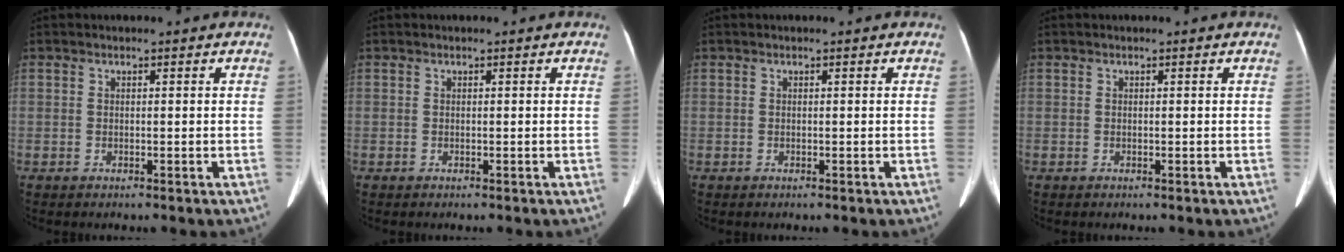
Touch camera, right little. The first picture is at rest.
{"total": 0.0}
{"total": 0.0}
{"total": 0.0}